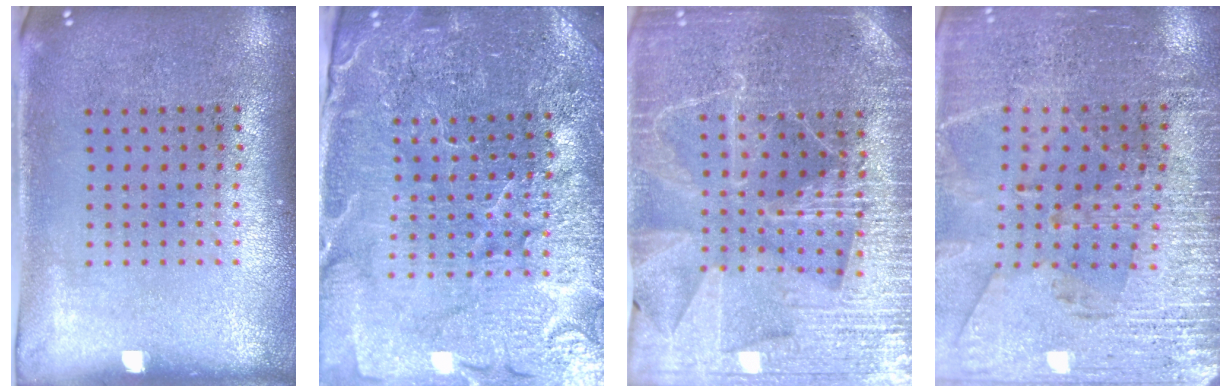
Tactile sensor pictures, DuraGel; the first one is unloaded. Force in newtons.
{"total": 5.0, "press": 4.7, "slide": 1.8}
{"total": 4.4, "press": 4.2, "slide": 1.5}
{"total": 3.0, "press": 2.9, "slide": 0.6}